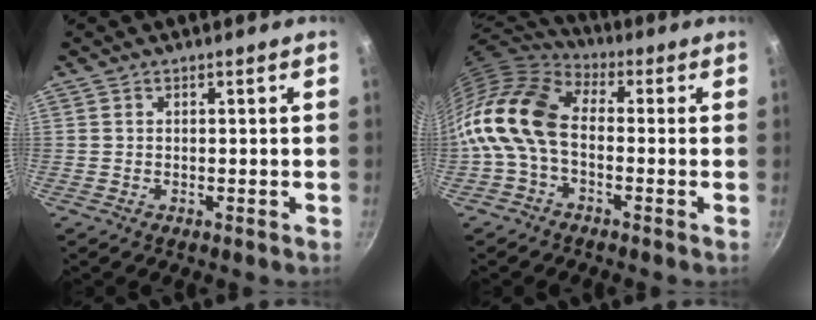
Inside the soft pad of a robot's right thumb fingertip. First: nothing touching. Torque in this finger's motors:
{"motor_torque": [0.40, 1.75, 1.38, -1.39, 0.23]}